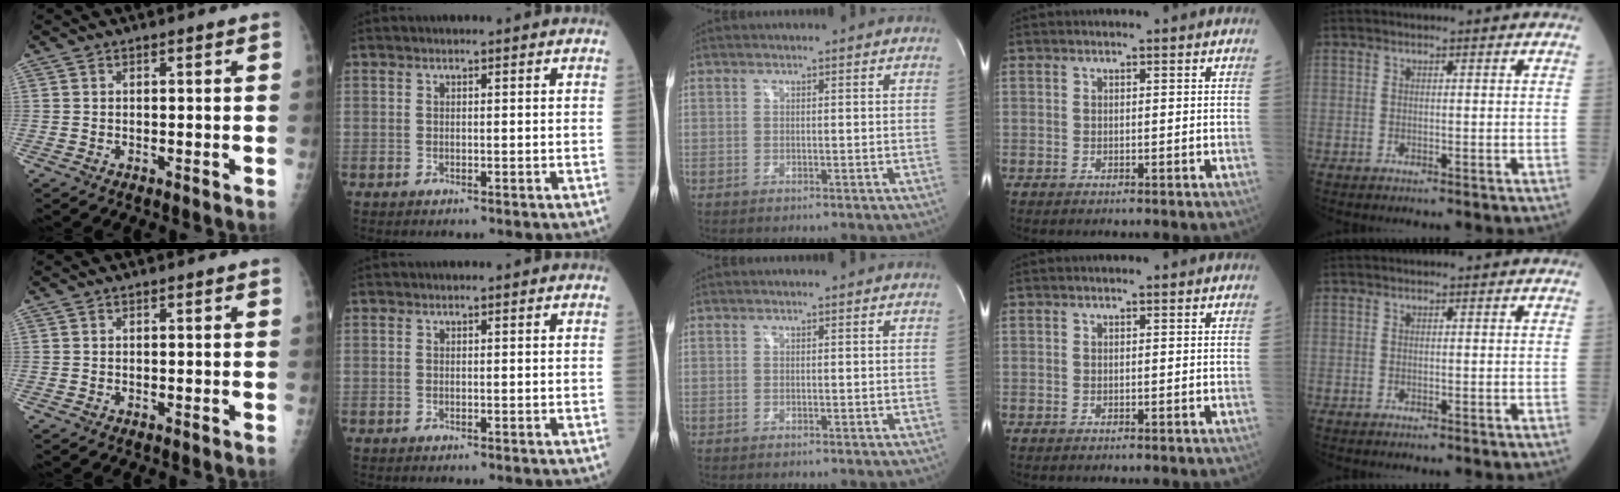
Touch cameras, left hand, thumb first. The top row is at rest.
{}